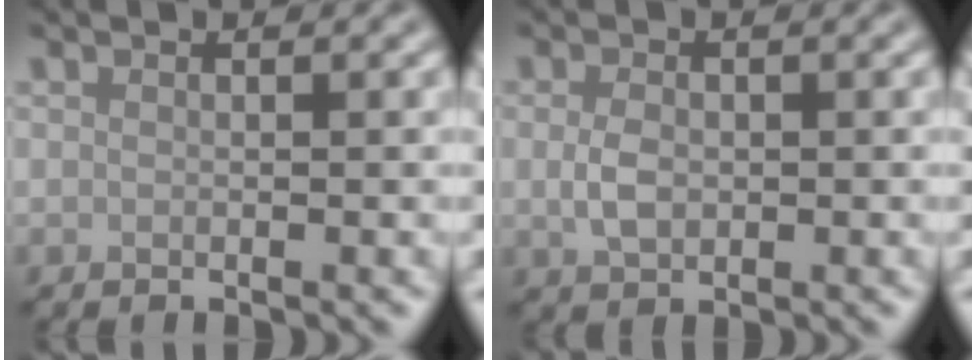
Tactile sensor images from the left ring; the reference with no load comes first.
{"total": 2.2, "force": [0.0, 1.5, 1.6], "torque": [-0.035, -0.002, 0.000]}